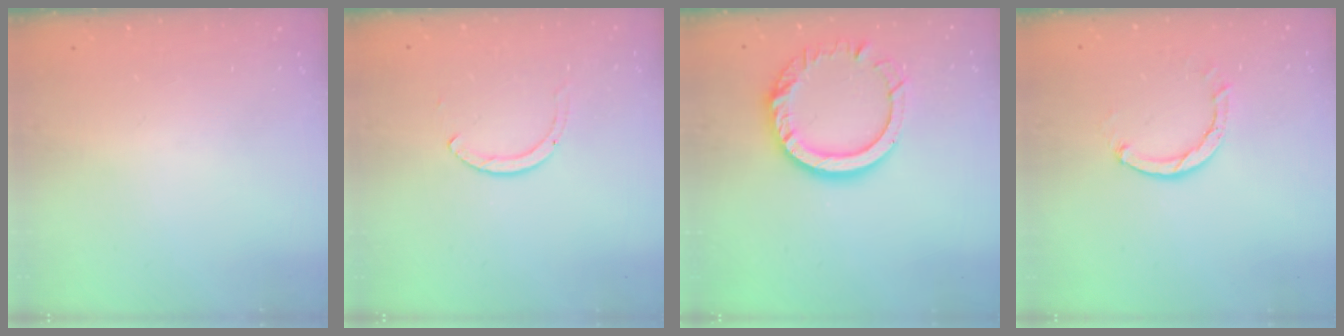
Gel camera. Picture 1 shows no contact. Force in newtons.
{"total": 2.0, "press": 1.9, "slide": 0.3}
{"total": 14.7, "press": 14.6, "slide": 1.3}
{"total": 3.0, "press": 3.0, "slide": 0.4}